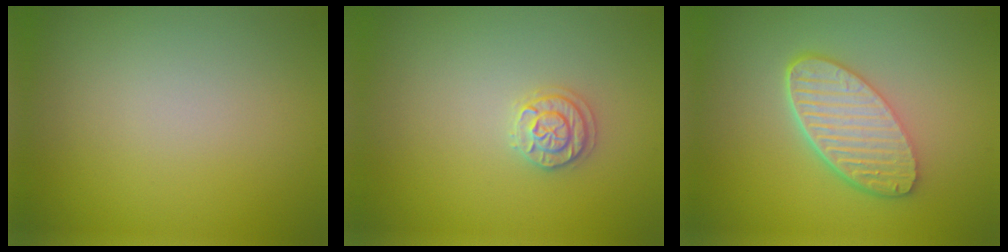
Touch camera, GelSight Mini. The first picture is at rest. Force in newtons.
{"total": 1.8, "press": 1.8, "slide": 0.1}
{"total": 6.0, "press": 4.5, "slide": 3.9}